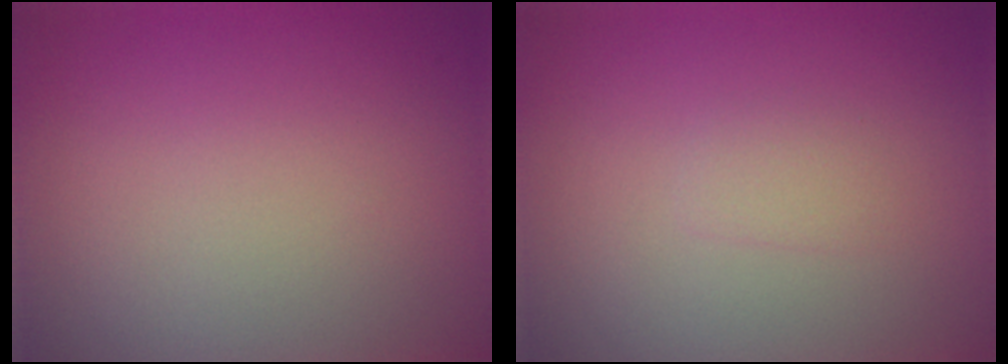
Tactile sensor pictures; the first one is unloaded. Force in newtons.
{"total": 0.9, "press": 0.9, "slide": 0.0}